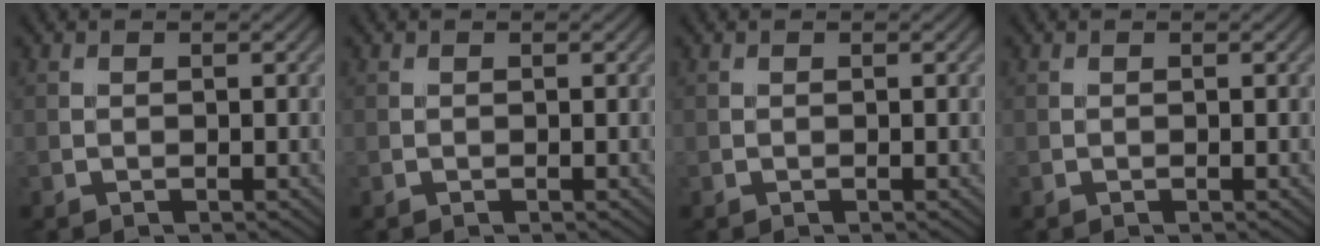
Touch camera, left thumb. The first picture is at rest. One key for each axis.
{"total": 0.0}
{"total": 0.0}
{"total": 0.0}